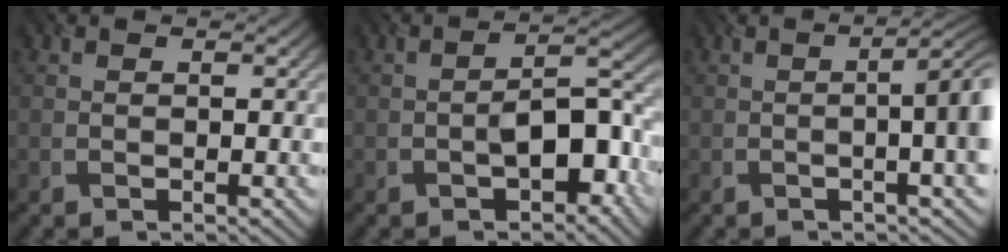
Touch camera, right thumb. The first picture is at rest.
{"total": 6.4, "force": [-2.3, 3.0, 5.2], "torque": [-0.073, 0.010, -0.039]}
{"total": 7.9, "force": [-0.4, 2.5, 7.5], "torque": [-0.085, 0.006, -0.011]}